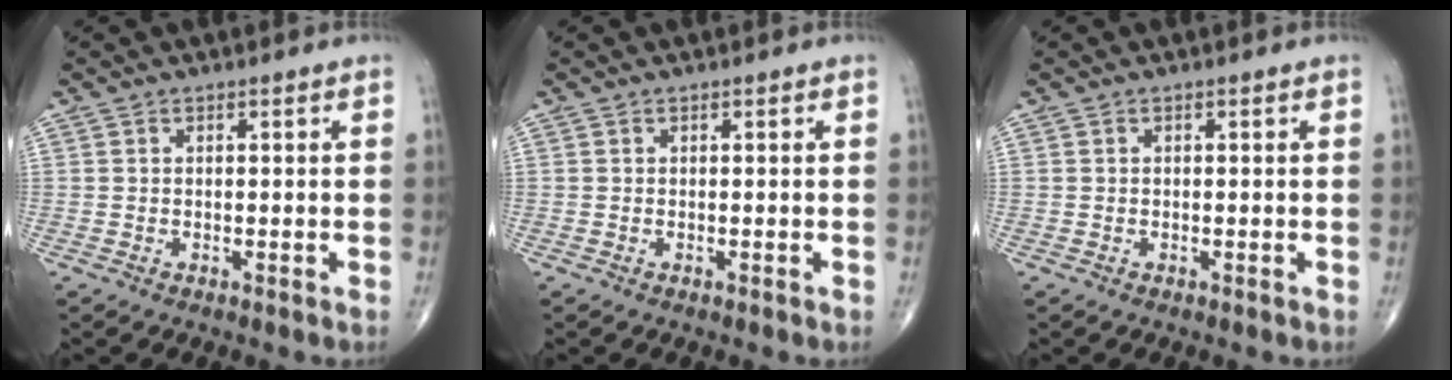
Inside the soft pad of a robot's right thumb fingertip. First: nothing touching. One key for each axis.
{"total": 0.0}
{"total": 0.0}